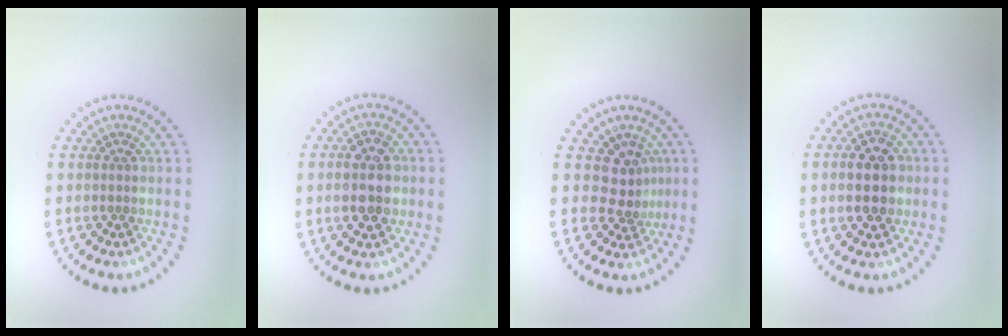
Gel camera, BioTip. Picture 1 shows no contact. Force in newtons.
{"total": 4.3, "press": 4.3, "slide": 0.4}
{"total": 2.8, "press": 2.0, "slide": 2.0}
{"total": 4.6, "press": 4.6, "slide": 0.1}